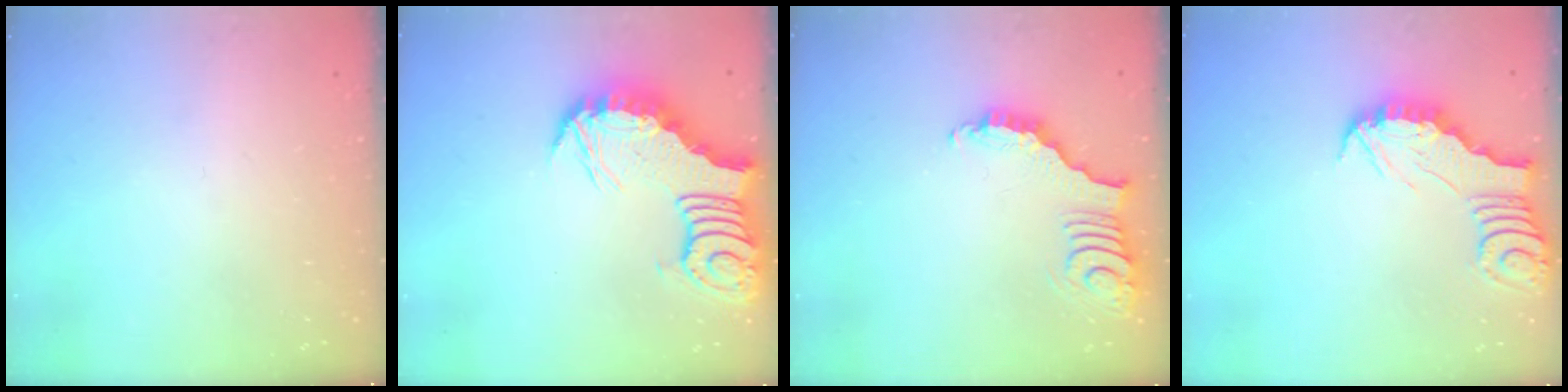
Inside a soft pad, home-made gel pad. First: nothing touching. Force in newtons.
{"total": 8.3, "press": 8.2, "slide": 1.3}
{"total": 3.9, "press": 3.9, "slide": 0.5}
{"total": 2.6, "press": 2.6, "slide": 0.2}